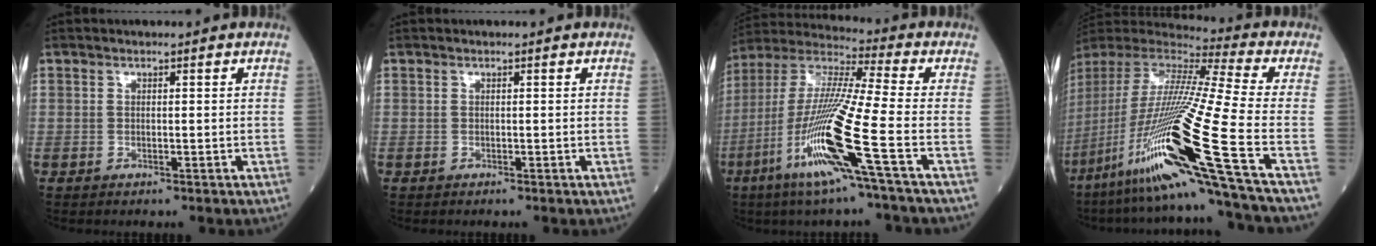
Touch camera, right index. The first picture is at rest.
{"total": 0.0}
{"total": 17.5, "force": [-6.9, -0.9, 16.0], "torque": [-0.336, -0.025, -0.141]}
{"total": 28.0, "force": [-12.4, -1.1, 25.1], "torque": [-0.487, -0.049, -0.229]}